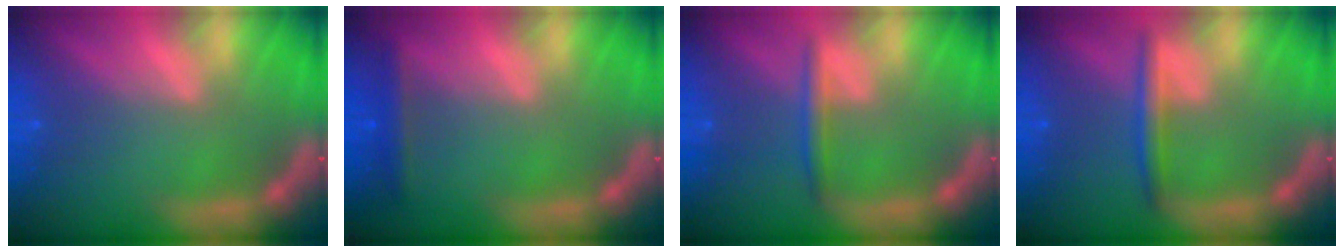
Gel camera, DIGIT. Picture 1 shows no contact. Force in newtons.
{"total": 1.9}
{"total": 1.9}
{"total": 2.4}